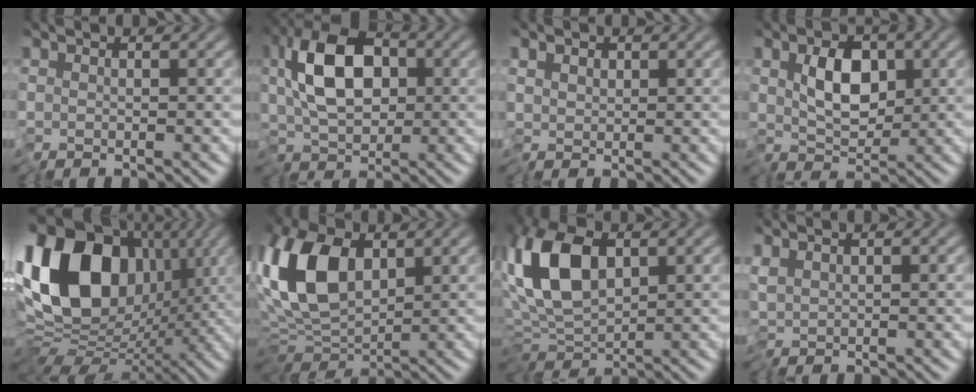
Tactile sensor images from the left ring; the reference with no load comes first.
{"total": 8.0, "force": [0.3, 4.6, 6.6], "torque": [-0.117, 0.011, -0.010]}
{"total": 1.4, "force": [-0.1, 1.2, 0.8], "torque": [-0.011, 0.003, -0.007]}
{"total": 4.4, "force": [-0.1, 2.5, 3.6], "torque": [-0.050, -0.005, -0.003]}
{"total": 16.8, "force": [3.2, 11.4, 11.9], "torque": [-0.215, 0.034, 0.036]}
{"total": 10.3, "force": [1.4, 5.9, 8.3], "torque": [-0.189, 0.004, 0.013]}
{"total": 9.2, "force": [1.0, 4.7, 7.8], "torque": [-0.161, 0.007, 0.004]}
{"total": 1.4, "force": [0.5, 0.5, 1.2], "torque": [-0.027, 0.003, 0.008]}